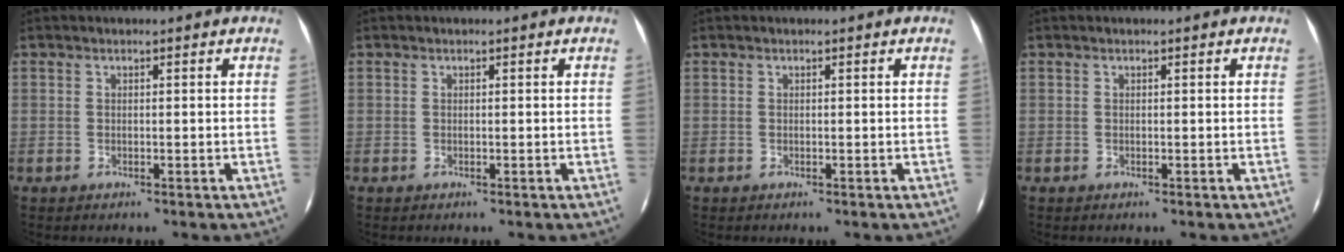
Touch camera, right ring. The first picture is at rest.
{"total": 0.0}
{"total": 0.0}
{"total": 0.0}